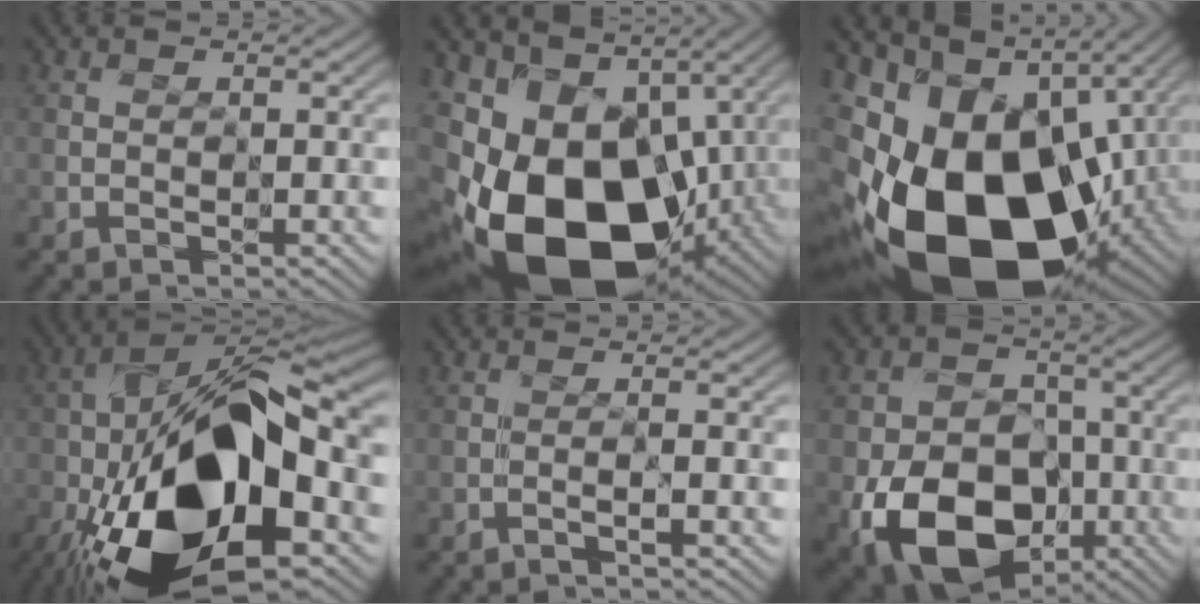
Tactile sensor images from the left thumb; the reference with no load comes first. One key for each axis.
{"total": 20.5, "fx": -5.9, "fy": 13.8, "fz": 14.0, "tx": -0.289, "ty": -0.037, "tz": -0.086}
{"total": 22.6, "fx": -6.3, "fy": 14.0, "fz": 16.5, "tx": -0.343, "ty": -0.036, "tz": -0.089}
{"total": 20.2, "fx": -8.0, "fy": 9.6, "fz": 15.9, "tx": -0.314, "ty": -0.034, "tz": -0.127}
{"total": 1.1, "fx": -0.7, "fy": -0.5, "fz": 0.6, "tx": -0.012, "ty": 0.006, "tz": -0.021}
{"total": 14.4, "fx": -5.6, "fy": 10.0, "fz": 8.7, "tx": -0.172, "ty": -0.046, "tz": -0.103}